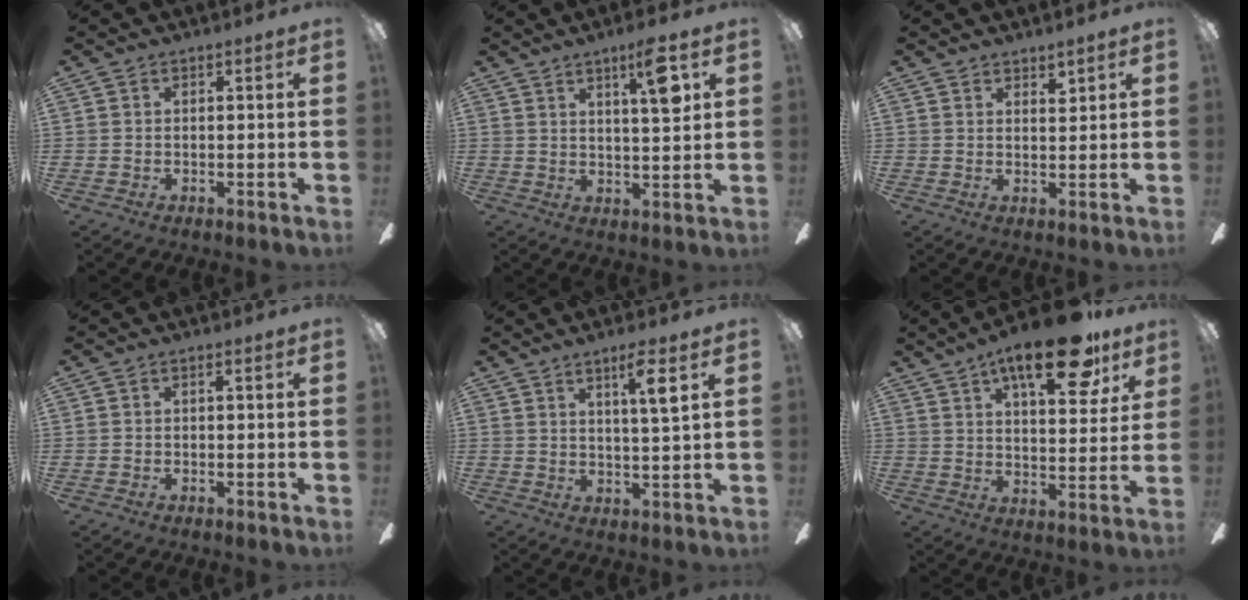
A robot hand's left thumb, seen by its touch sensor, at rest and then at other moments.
{"total": 9.0, "force": [4.4, 1.9, 7.6], "torque": [-0.108, -0.013, 0.062]}
{"total": 2.8, "force": [2.5, 1.0, 1.0], "torque": [-0.006, -0.013, 0.041]}
{"total": 1.0, "force": [-0.4, 0.5, 0.8], "torque": [-0.016, 0.006, -0.010]}
{"total": 6.0, "force": [3.3, 0.1, 5.0], "torque": [-0.081, -0.008, 0.046]}
{"total": 18.4, "force": [11.2, 6.7, 13.0], "torque": [-0.190, -0.045, 0.175]}